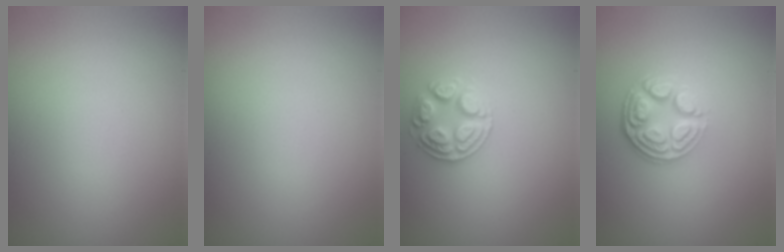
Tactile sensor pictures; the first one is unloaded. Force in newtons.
{"total": 0.0}
{"total": 2.7, "press": 2.7, "slide": 0.5}
{"total": 4.7, "press": 3.3, "slide": 3.3}